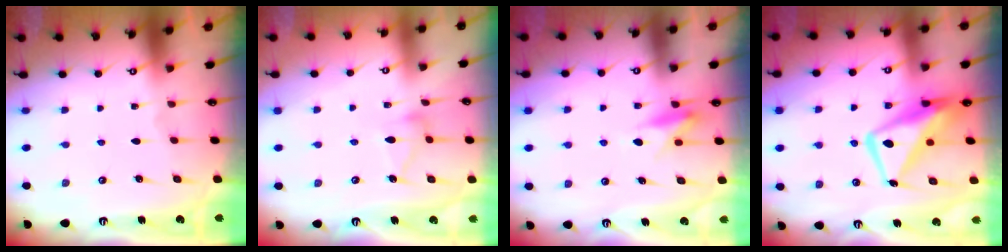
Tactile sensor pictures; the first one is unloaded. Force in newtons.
{"total": 9.2, "press": 9.2, "slide": 0.4}
{"total": 8.7, "press": 8.6, "slide": 0.4}
{"total": 13.1, "press": 12.9, "slide": 2.0}